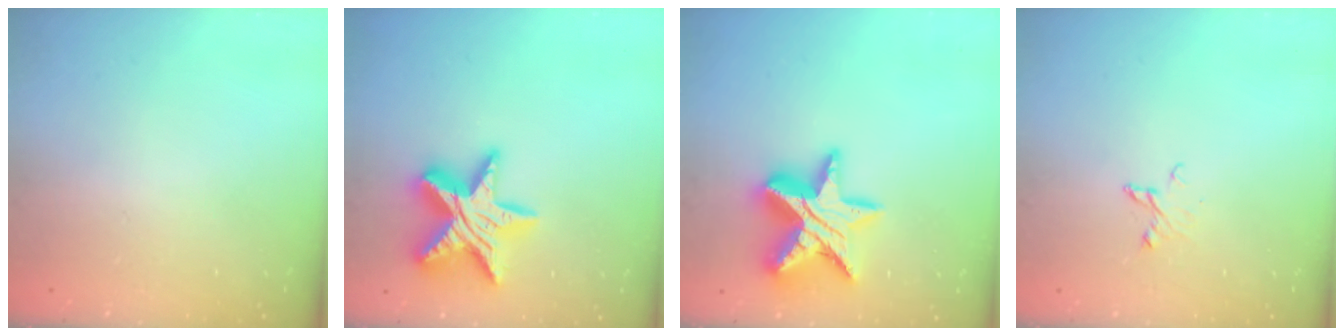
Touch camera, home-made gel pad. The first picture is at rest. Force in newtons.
{"total": 18.5, "press": 18.4, "slide": 1.2}
{"total": 17.2, "press": 17.2, "slide": 1.2}
{"total": 4.0, "press": 4.0, "slide": 0.4}